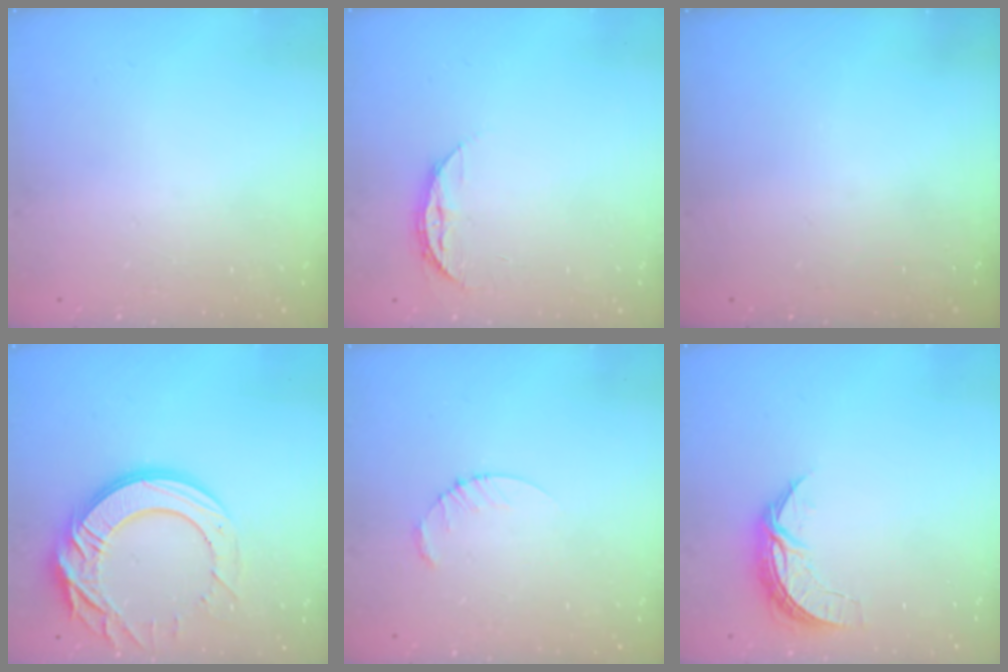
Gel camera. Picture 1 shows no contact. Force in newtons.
{"total": 7.3, "press": 7.3, "slide": 0.6}
{"total": 0.0}
{"total": 17.9, "press": 17.8, "slide": 1.9}
{"total": 2.5, "press": 2.5, "slide": 0.3}
{"total": 7.1, "press": 7.0, "slide": 0.7}